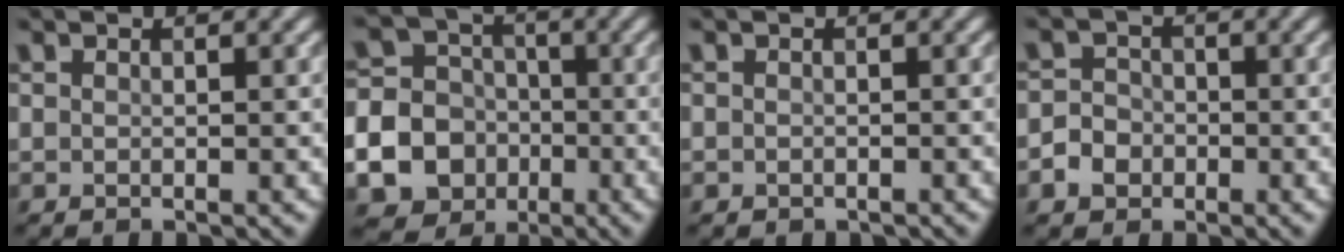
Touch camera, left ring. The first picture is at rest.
{"total": 20.4, "force": [-6.6, 18.9, 3.8], "torque": [-0.135, -0.053, -0.139]}
{"total": 0.5, "force": [-0.3, 0.4, 0.1], "torque": [0.002, -0.004, -0.005]}
{"total": 3.0, "force": [-1.2, 2.6, 1.0], "torque": [0.000, 0.001, -0.028]}